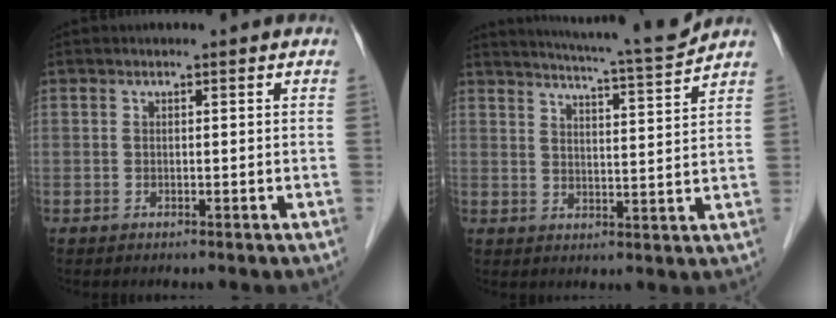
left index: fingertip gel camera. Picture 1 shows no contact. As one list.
[{"total": 10.6, "force": [10.0, -1.5, 3.3], "torque": [-0.063, -0.020, 0.142]}]